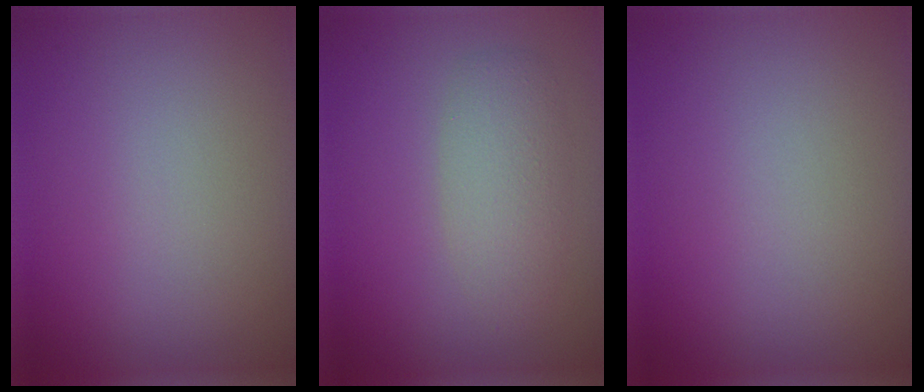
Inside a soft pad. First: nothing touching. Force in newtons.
{"total": 3.0, "press": 3.0, "slide": 0.2}
{"total": 0.0}